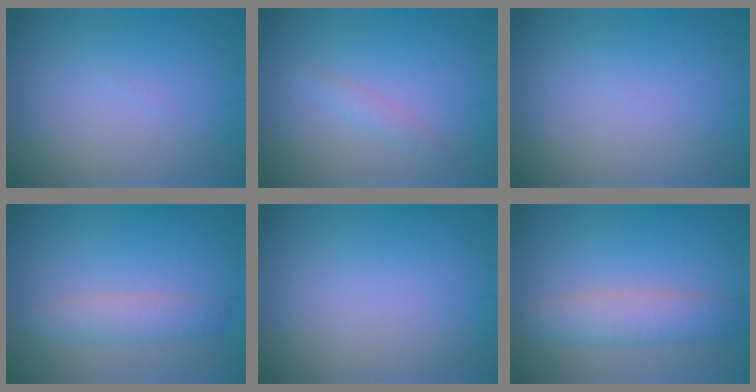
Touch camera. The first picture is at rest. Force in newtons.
{"total": 1.1, "press": 1.1, "slide": 0.0}
{"total": 0.0}
{"total": 2.4, "press": 2.4, "slide": 0.0}
{"total": 0.0}
{"total": 4.0, "press": 4.0, "slide": 0.1}